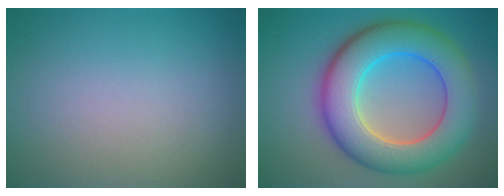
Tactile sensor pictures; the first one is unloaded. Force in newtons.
{"total": 10.1, "press": 10.1, "slide": 0.7}